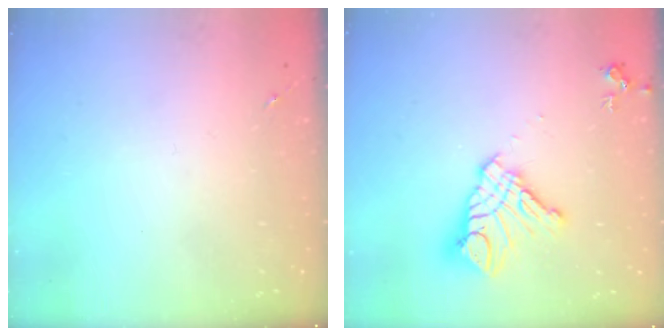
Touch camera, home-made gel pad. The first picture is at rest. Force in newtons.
{"total": 14.6, "press": 14.5, "slide": 1.3}